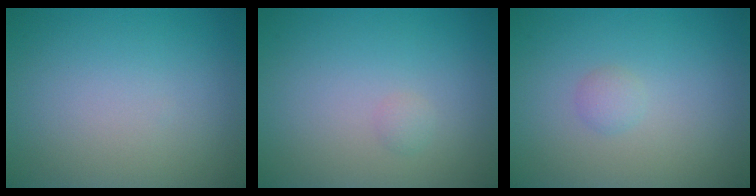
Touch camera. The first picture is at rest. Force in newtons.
{"total": 0.6, "press": 0.6, "slide": 0.1}
{"total": 0.9, "press": 0.9, "slide": 0.0}